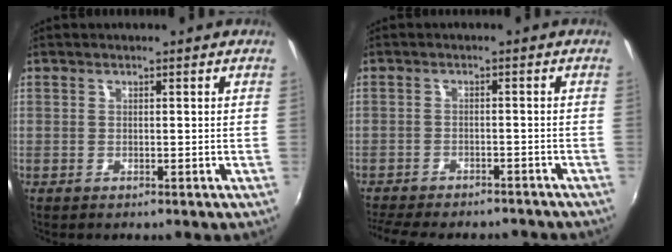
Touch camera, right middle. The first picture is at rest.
{"total": 13.5, "force": [-11.6, 3.7, 5.7], "torque": [-0.129, -0.022, -0.164]}